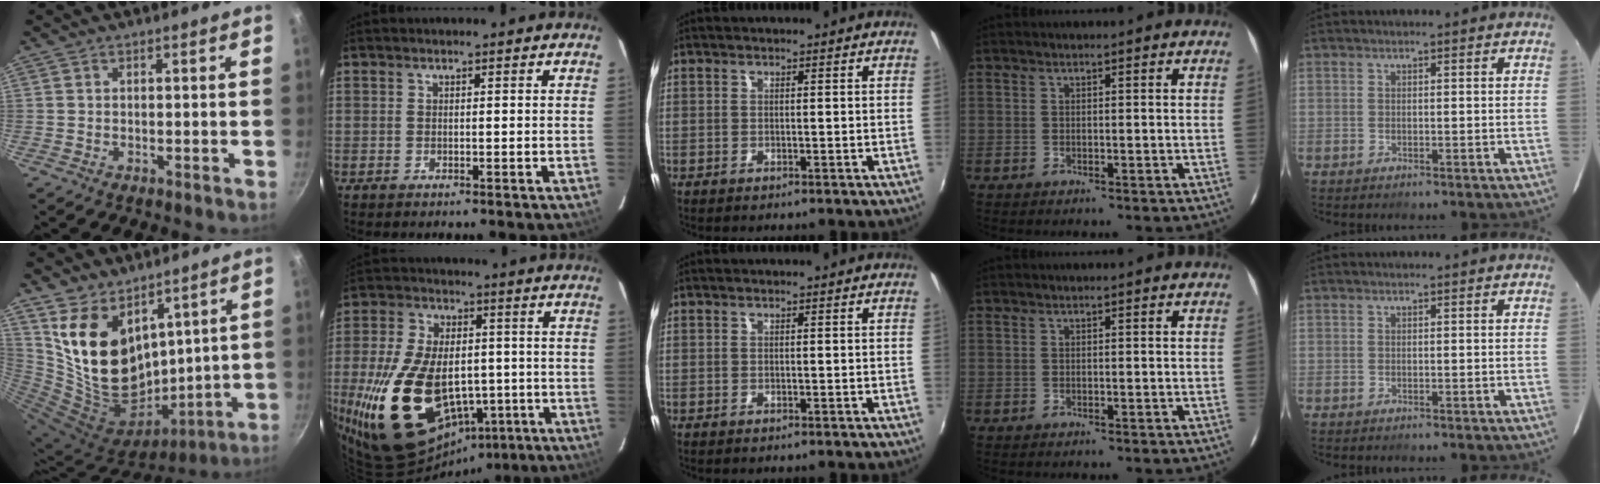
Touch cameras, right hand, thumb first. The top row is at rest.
{"thumb": {"total": 19.8, "force": [10.2, 12.3, 11.7], "torque": [-0.214, -0.074, 0.212]}, "index": {"total": 27.3, "force": [-7.0, 17.5, 19.7], "torque": [-0.426, -0.001, -0.080]}}